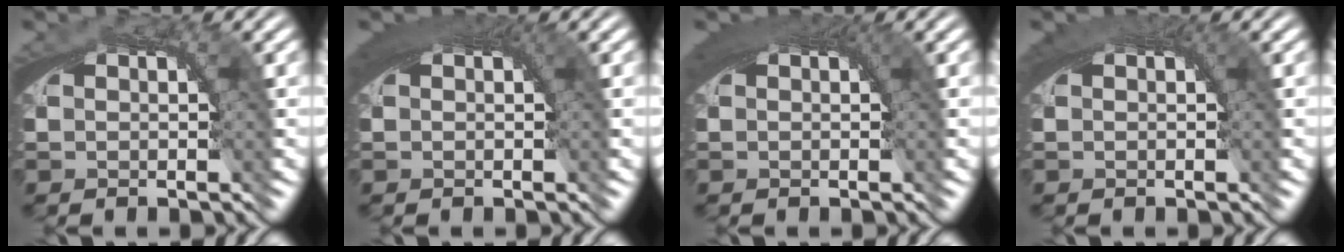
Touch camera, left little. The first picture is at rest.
{"total": 2.9, "force": [0.7, 1.6, 2.4], "torque": [-0.038, -0.007, 0.013]}
{"total": 2.9, "force": [0.8, 1.5, 2.3], "torque": [-0.038, -0.007, 0.014]}
{"total": 2.0, "force": [0.6, 1.2, 1.5], "torque": [-0.025, -0.005, 0.009]}